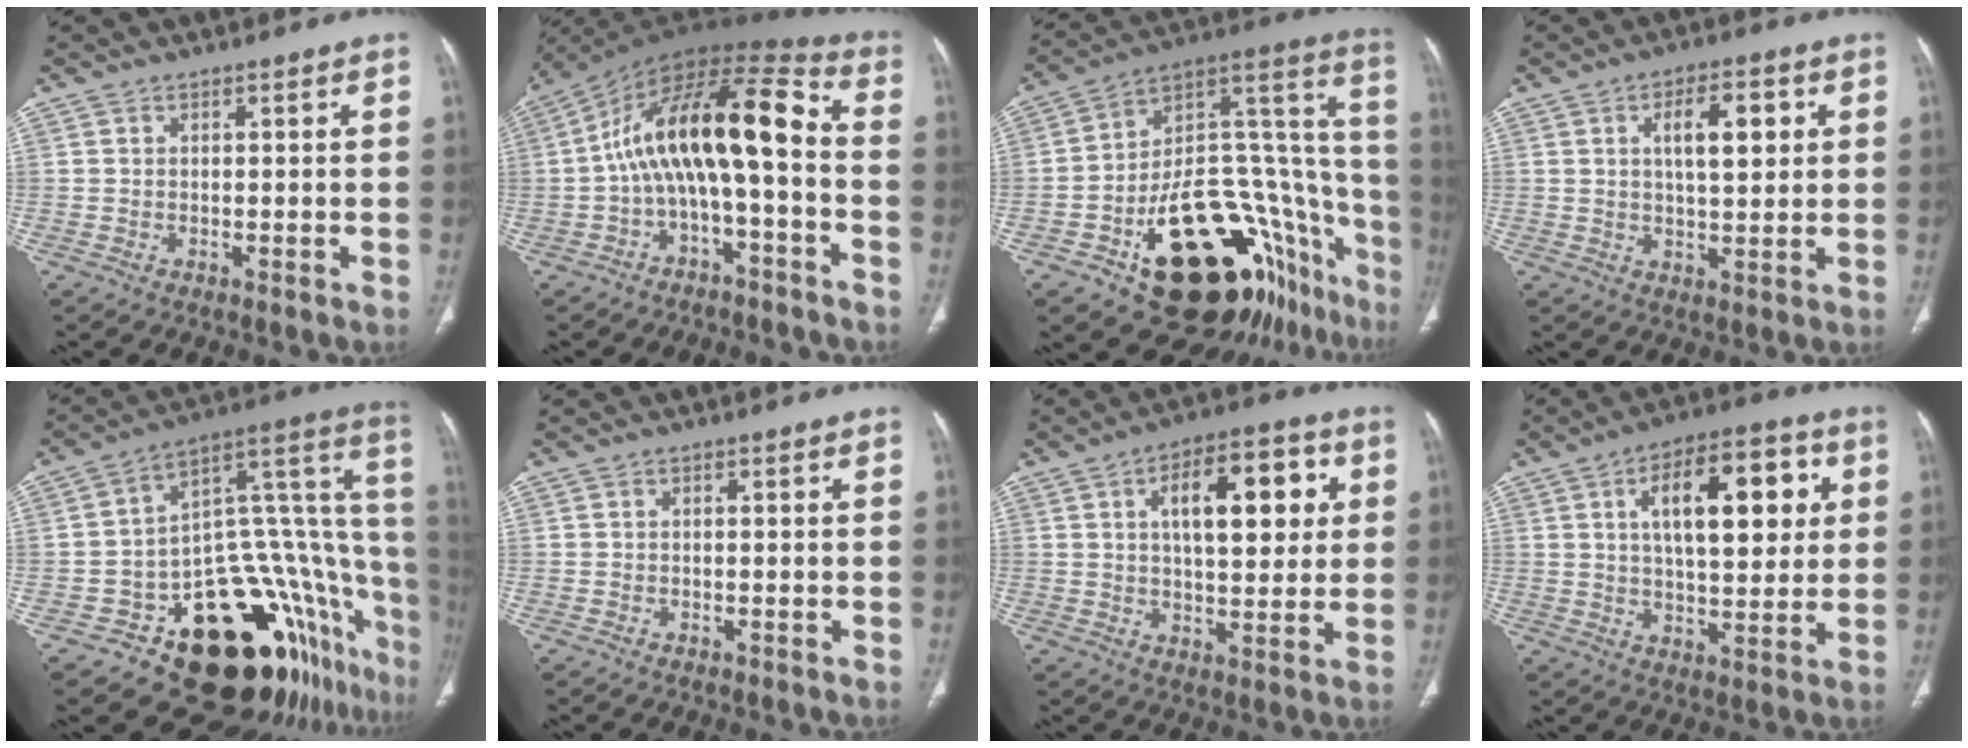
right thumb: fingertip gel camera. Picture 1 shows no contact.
{"total": 16.6, "force": [-2.3, 6.0, 15.3], "torque": [-0.263, 0.093, -0.043]}
{"total": 33.2, "force": [-17.4, 15.8, 23.5], "torque": [-0.204, 0.114, -0.241]}
{"total": 8.5, "force": [2.4, 3.5, 7.3], "torque": [-0.099, -0.004, 0.040]}
{"total": 28.1, "force": [-14.4, 13.0, 20.3], "torque": [-0.117, 0.127, -0.193]}
{"total": 0.0}
{"total": 15.2, "force": [4.1, 7.1, 12.8], "torque": [-0.157, 0.005, 0.059]}
{"total": 17.3, "force": [4.8, 7.8, 14.7], "torque": [-0.191, 0.003, 0.071]}